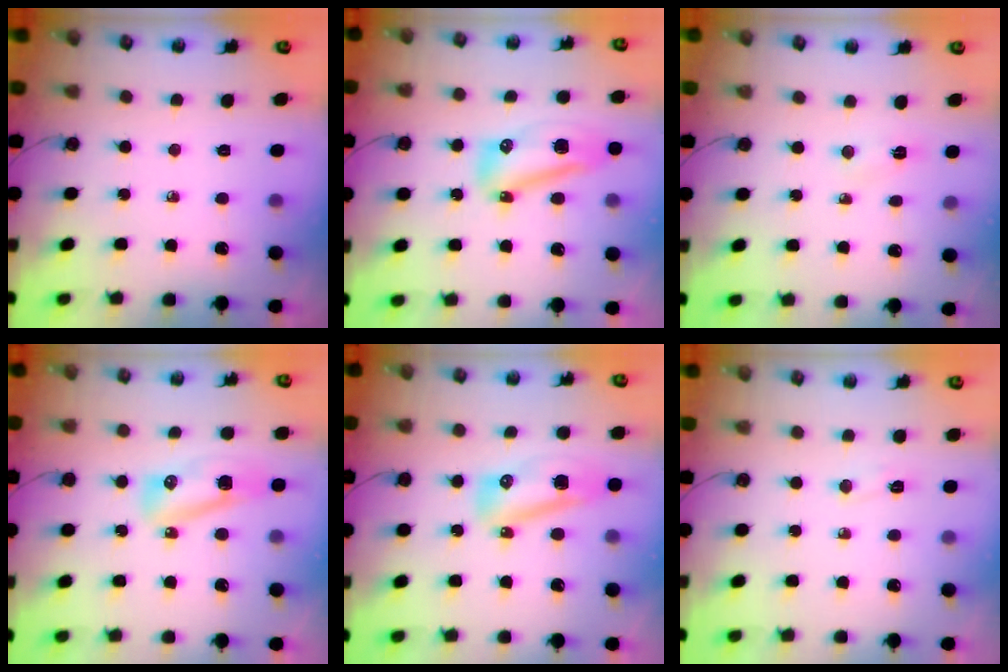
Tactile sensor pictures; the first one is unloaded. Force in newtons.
{"total": 13.1, "press": 13.1, "slide": 1.0}
{"total": 2.3, "press": 2.3, "slide": 0.3}
{"total": 9.6, "press": 8.9, "slide": 3.6}
{"total": 9.4, "press": 9.4, "slide": 1.2}
{"total": 9.4, "press": 3.9, "slide": 8.6}